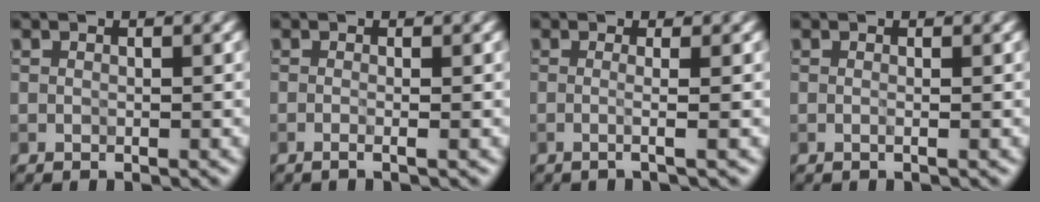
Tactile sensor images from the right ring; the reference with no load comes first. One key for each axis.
{"total": 1.7, "fx": -0.1, "fy": 0.8, "fz": 1.5, "tx": -0.007, "ty": -0.009, "tz": -0.020}
{"total": 2.3, "fx": 0.0, "fy": 0.8, "fz": 2.2, "tx": -0.024, "ty": -0.003, "tz": -0.032}
{"total": 0.8, "fx": -0.1, "fy": 0.3, "fz": 0.7, "tx": -0.010, "ty": -0.007, "tz": -0.007}